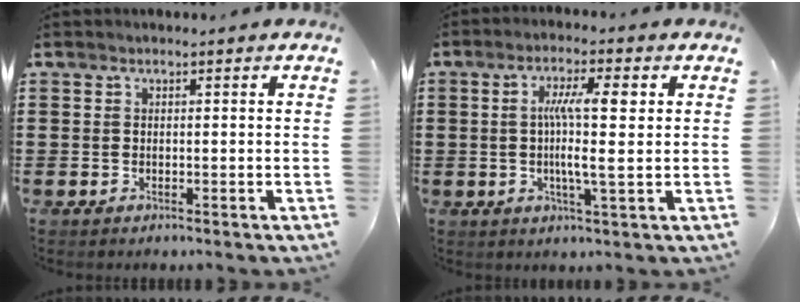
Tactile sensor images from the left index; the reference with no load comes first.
{"total": 7.9, "force": [1.1, 1.0, 7.7], "torque": [-0.137, 0.000, 0.011]}